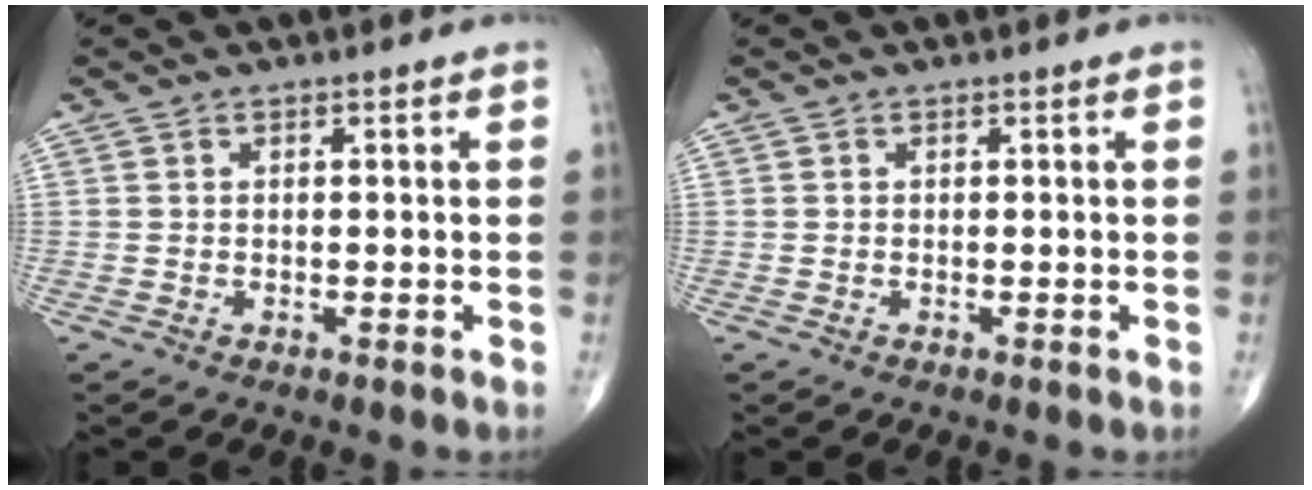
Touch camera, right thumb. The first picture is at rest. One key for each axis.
{"total": 0.0}